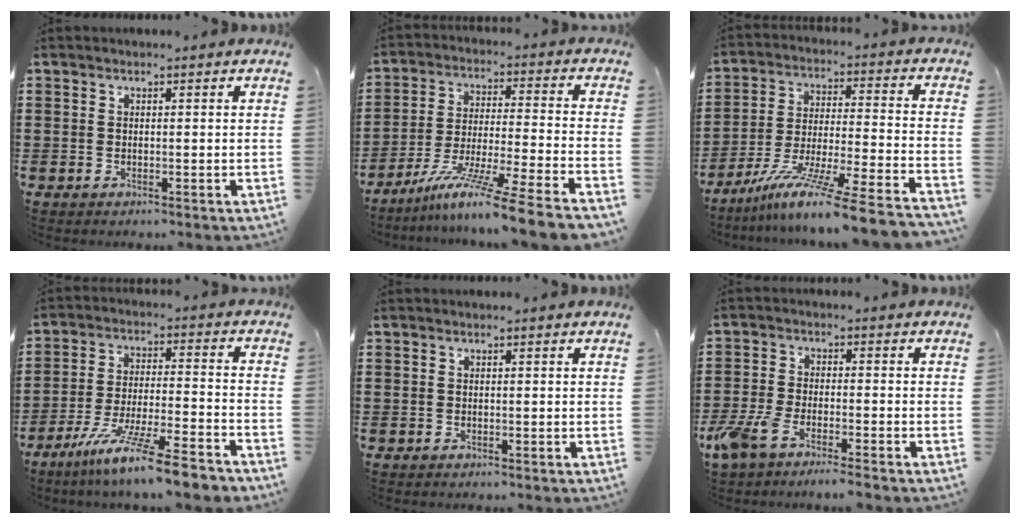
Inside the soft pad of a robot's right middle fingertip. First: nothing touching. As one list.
[{"total": 11.9, "force": [-9.6, -1.0, 6.9], "torque": [-0.124, 0.001, -0.189]}, {"total": 12.4, "force": [-10.3, -0.9, 6.9], "torque": [-0.116, 0.005, -0.199]}, {"total": 11.2, "force": [-9.1, -0.4, 6.4], "torque": [-0.126, -0.001, -0.180]}, {"total": 0.0}, {"total": 5.0, "force": [-4.1, 0.9, 2.8], "torque": [-0.081, -0.012, -0.085]}]